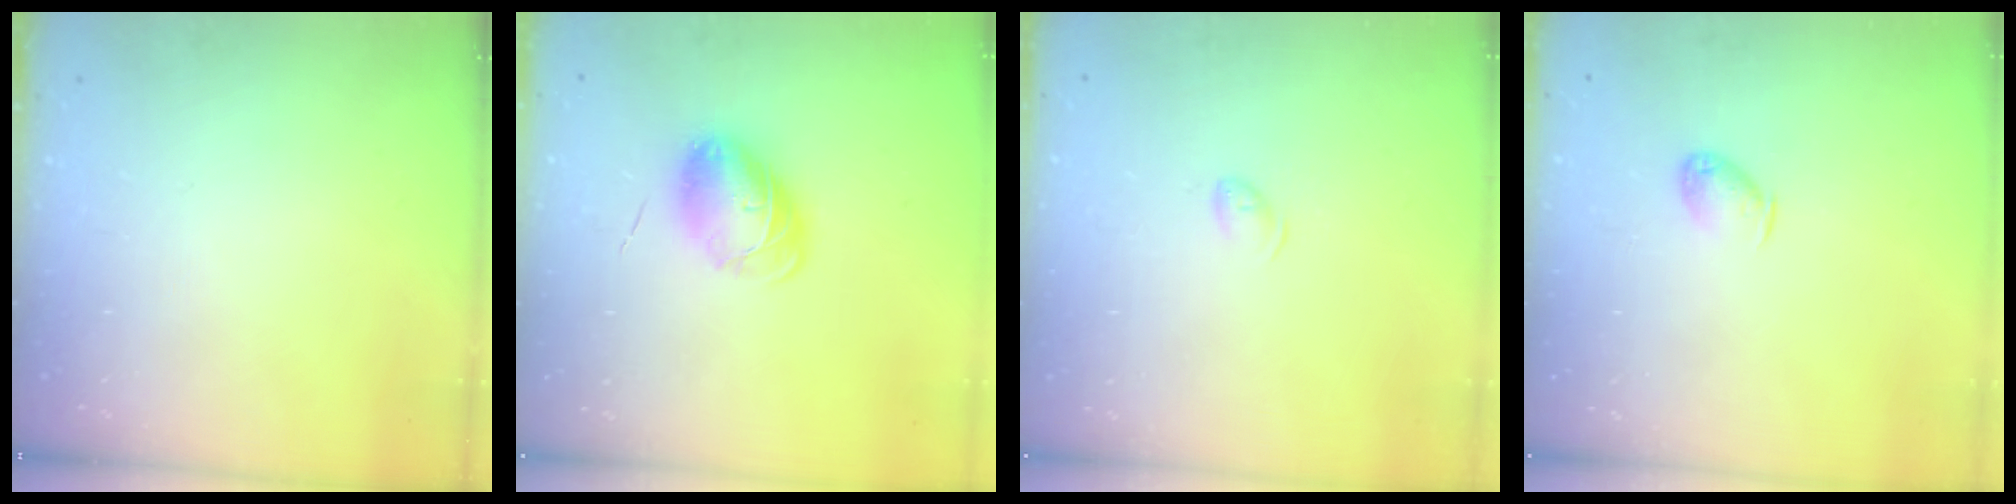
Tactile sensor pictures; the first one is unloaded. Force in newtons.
{"total": 9.1, "press": 8.9, "slide": 2.0}
{"total": 4.6, "press": 4.5, "slide": 0.7}
{"total": 5.2, "press": 5.2, "slide": 0.7}